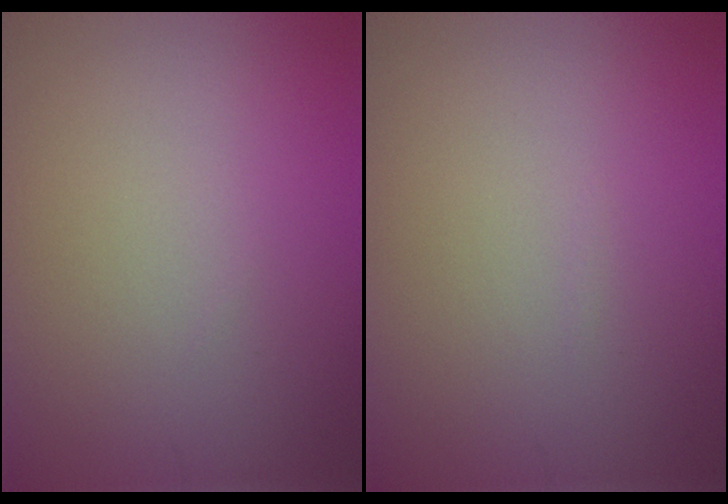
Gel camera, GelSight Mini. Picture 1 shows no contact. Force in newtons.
{"total": 0.0}